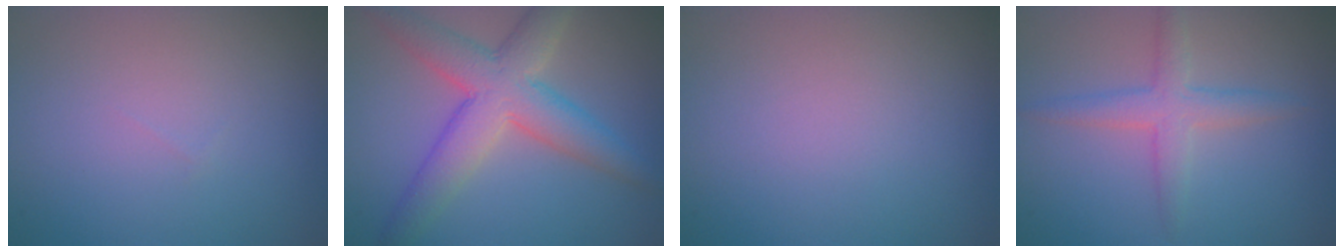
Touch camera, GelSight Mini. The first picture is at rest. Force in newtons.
{"total": 6.5, "press": 6.5, "slide": 0.3}
{"total": 0.0}
{"total": 2.9, "press": 2.9, "slide": 0.1}